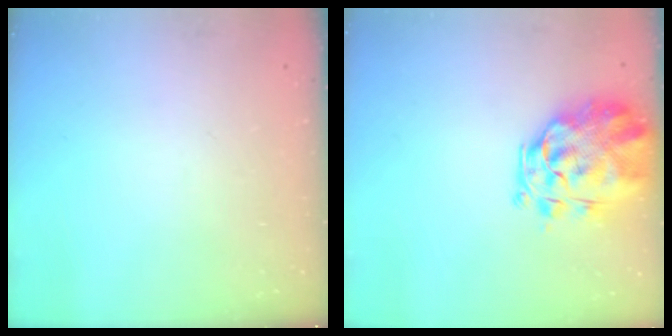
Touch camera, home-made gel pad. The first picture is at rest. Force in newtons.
{"total": 3.6, "press": 3.3, "slide": 1.6}